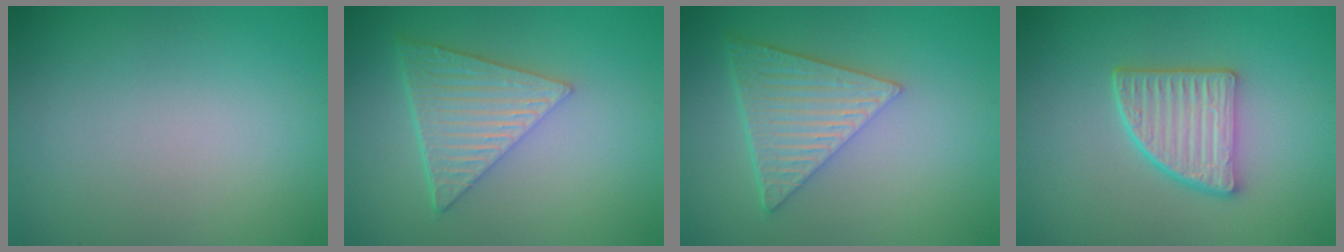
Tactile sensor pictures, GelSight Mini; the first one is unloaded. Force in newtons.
{"total": 6.4, "press": 4.3, "slide": 4.7}
{"total": 6.6, "press": 4.7, "slide": 4.6}
{"total": 4.6, "press": 3.7, "slide": 2.7}